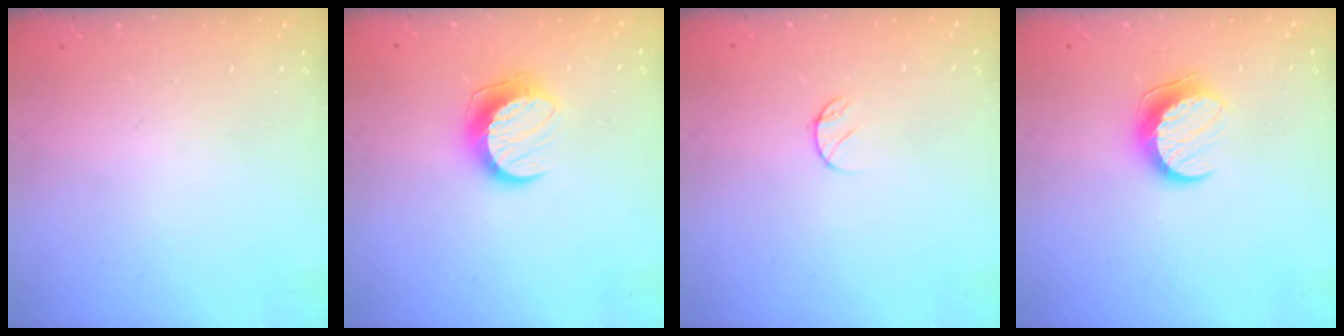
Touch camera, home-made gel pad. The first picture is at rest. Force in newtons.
{"total": 10.3, "press": 10.3, "slide": 0.1}
{"total": 4.3, "press": 4.3, "slide": 0.3}
{"total": 10.3, "press": 10.3, "slide": 0.7}